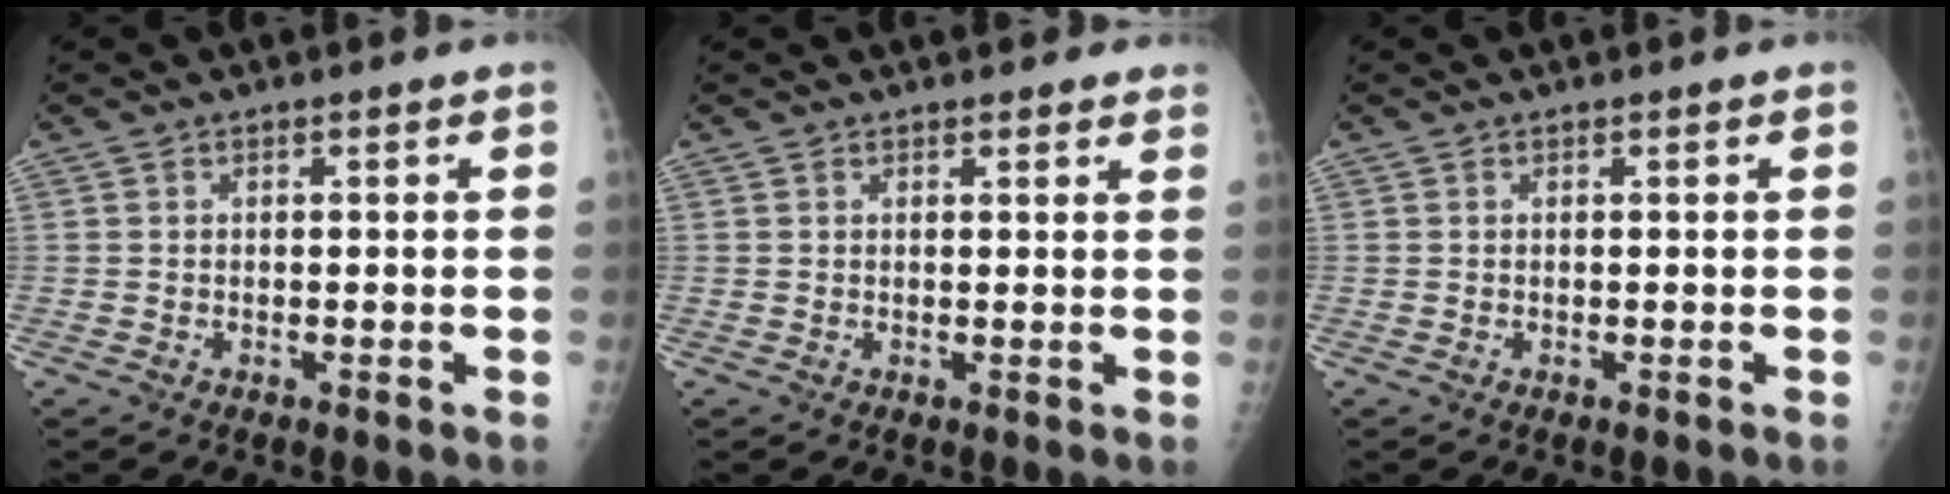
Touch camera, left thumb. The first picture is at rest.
{"total": 4.5, "force": [3.8, 1.4, 2.0], "torque": [-0.005, -0.003, 0.038]}
{"total": 0.0}